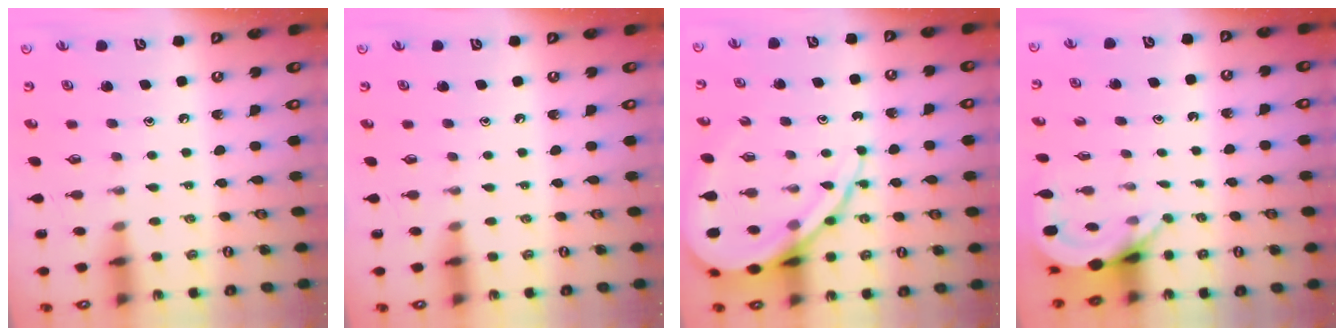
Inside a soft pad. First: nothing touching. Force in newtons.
{"total": 0.0}
{"total": 14.4, "press": 14.3, "slide": 1.5}
{"total": 4.7, "press": 4.7, "slide": 0.2}